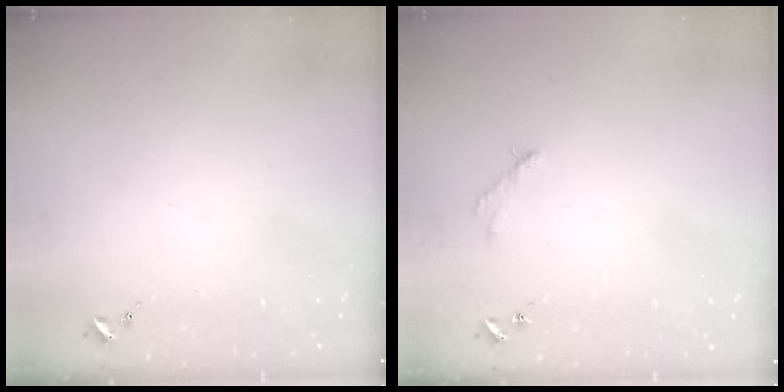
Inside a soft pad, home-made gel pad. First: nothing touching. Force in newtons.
{"total": 2.5, "press": 2.5, "slide": 0.3}